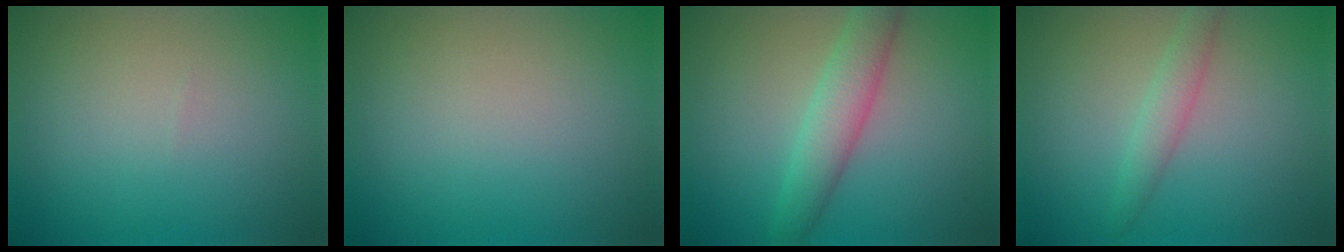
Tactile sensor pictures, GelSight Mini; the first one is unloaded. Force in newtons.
{"total": 0.0}
{"total": 3.9, "press": 3.9, "slide": 0.0}
{"total": 2.1, "press": 2.1, "slide": 0.1}